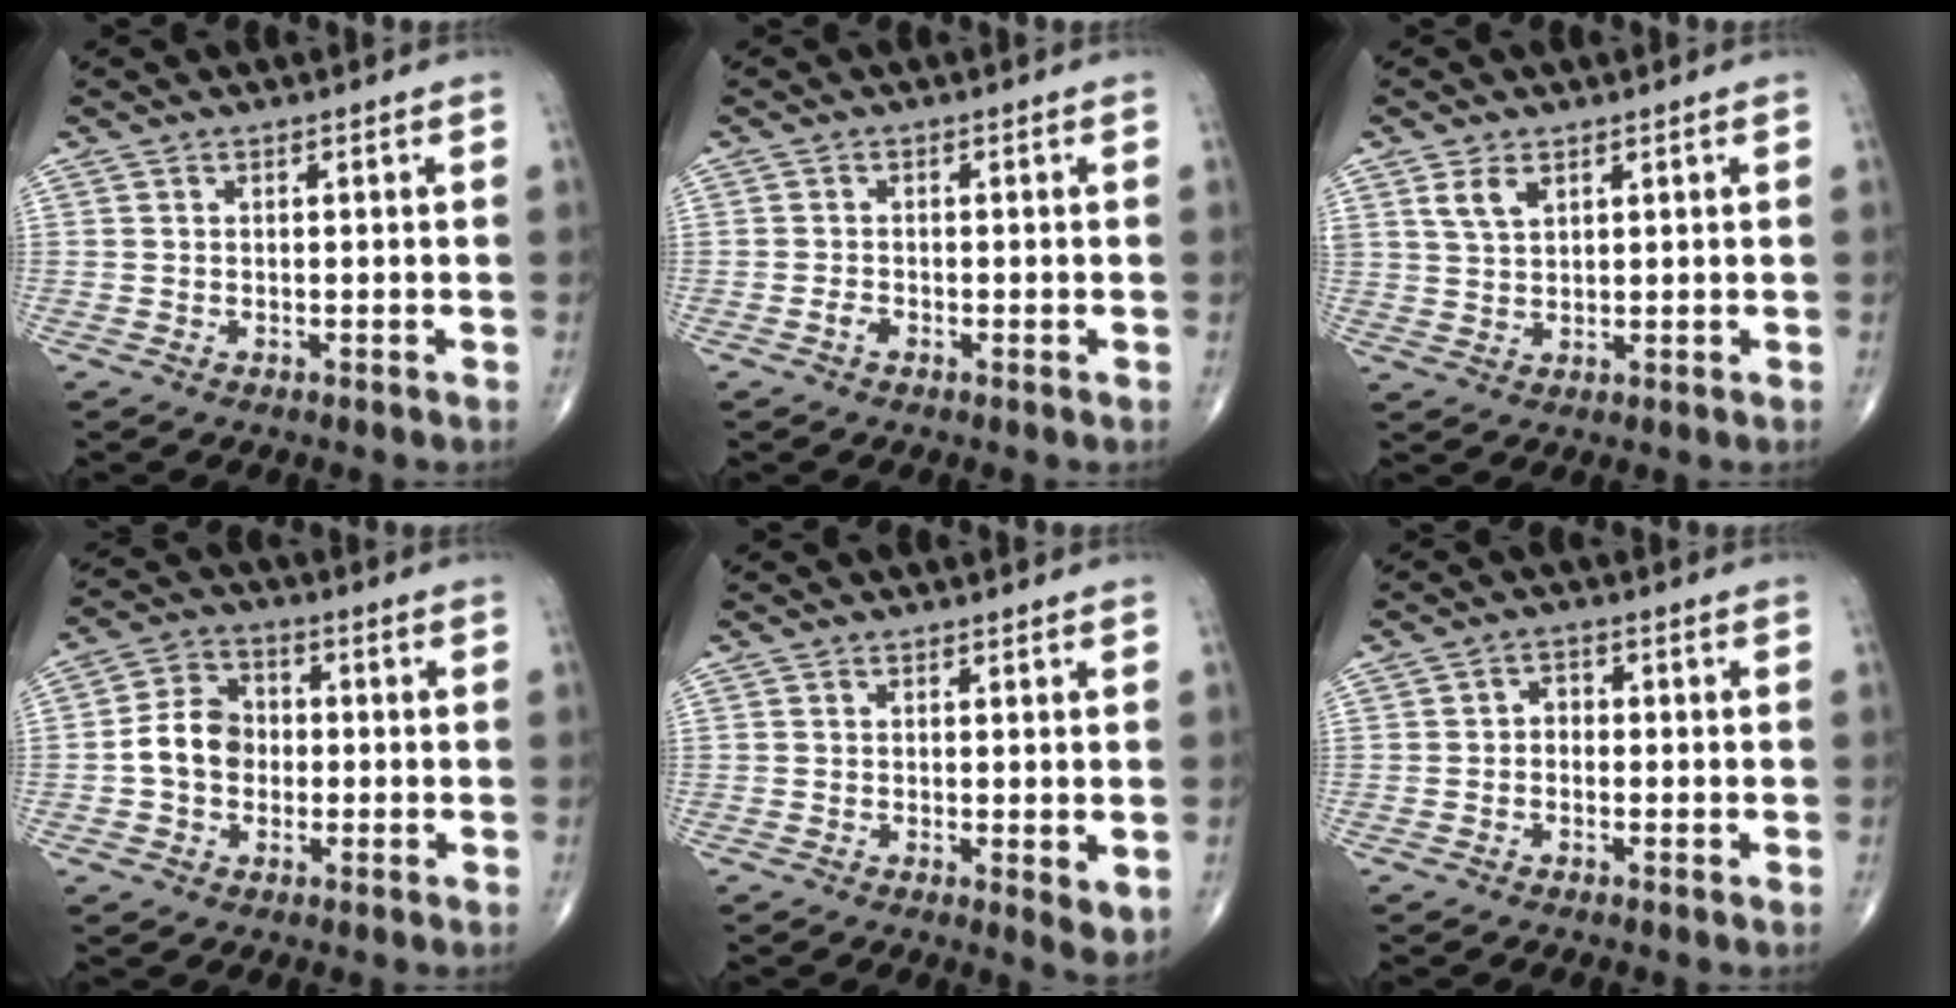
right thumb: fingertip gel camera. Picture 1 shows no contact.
{"total": 1.4, "force": [-0.7, 0.7, 1.0], "torque": [-0.017, 0.001, -0.016]}
{"total": 3.9, "force": [2.1, 2.2, 2.4], "torque": [-0.042, -0.008, 0.047]}
{"total": 8.2, "force": [-0.9, 6.6, 4.8], "torque": [-0.069, 0.025, -0.027]}
{"total": 3.5, "force": [-0.2, 1.1, 3.3], "torque": [-0.051, -0.014, -0.004]}
{"total": 2.3, "force": [-0.5, 1.8, 1.3], "torque": [-0.002, 0.012, -0.019]}